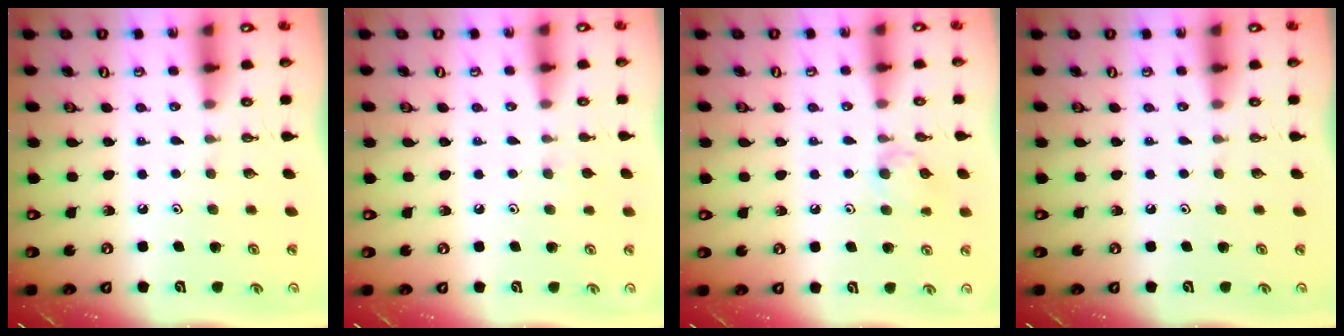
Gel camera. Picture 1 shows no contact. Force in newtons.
{"total": 2.5, "press": 2.5, "slide": 0.4}
{"total": 7.7, "press": 7.7, "slide": 0.7}
{"total": 0.0}